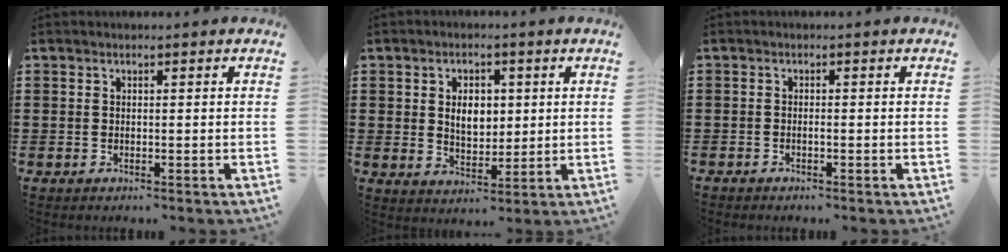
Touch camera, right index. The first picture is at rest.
{"total": 3.4, "force": [1.0, 2.9, 1.4], "torque": [-0.031, 0.009, 0.013]}
{"total": 0.6, "force": [-0.5, 0.1, 0.4], "torque": [-0.009, -0.003, -0.008]}